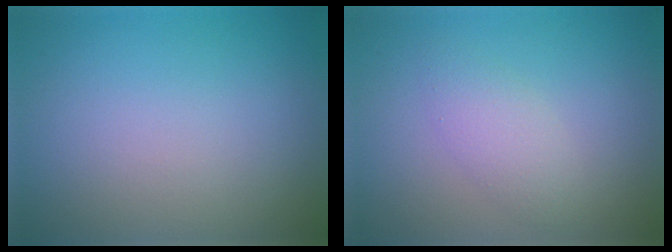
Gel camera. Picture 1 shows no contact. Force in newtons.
{"total": 2.2, "press": 2.2, "slide": 0.0}